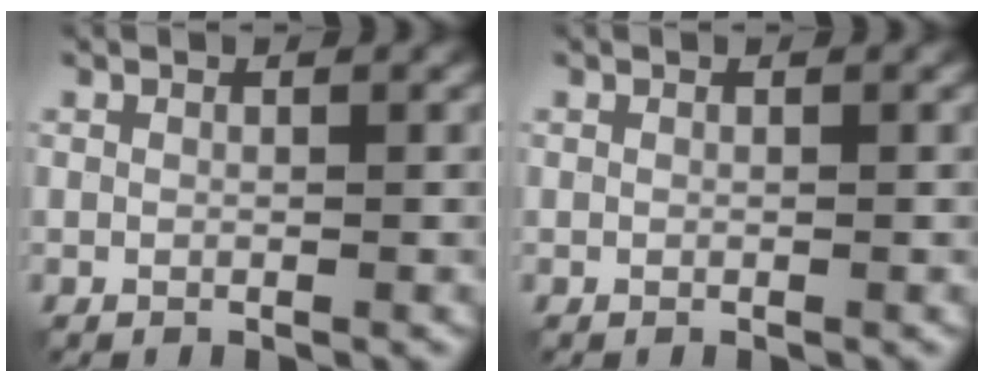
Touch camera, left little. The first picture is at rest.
{"total": 0.0}